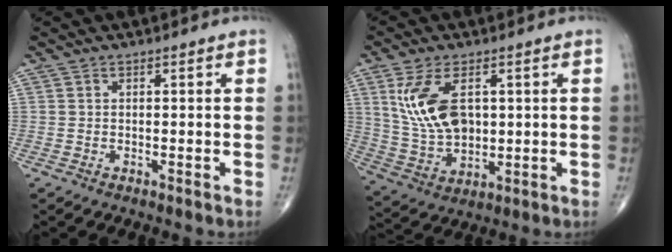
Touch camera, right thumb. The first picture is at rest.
{"total": 12.4, "force": [3.3, 7.0, 9.7], "torque": [-0.188, -0.012, 0.077]}